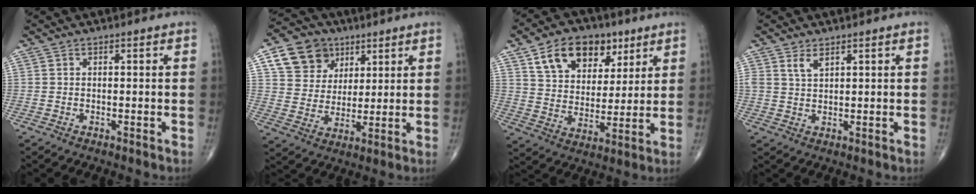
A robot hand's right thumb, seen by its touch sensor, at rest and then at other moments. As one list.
[{"total": 12.4, "force": [5.9, 9.9, 4.5], "torque": [-0.049, -0.013, 0.108]}, {"total": 15.3, "force": [7.8, 10.2, 8.4], "torque": [-0.102, -0.022, 0.138]}, {"total": 2.4, "force": [1.6, 1.0, 1.5], "torque": [-0.026, -0.008, 0.037]}]